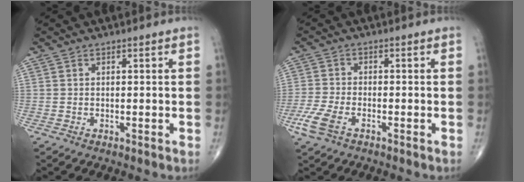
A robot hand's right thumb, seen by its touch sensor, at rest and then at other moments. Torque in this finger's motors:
{"motor_torque": [0.89, 0.83, 0.42, -0.72, 0.05]}